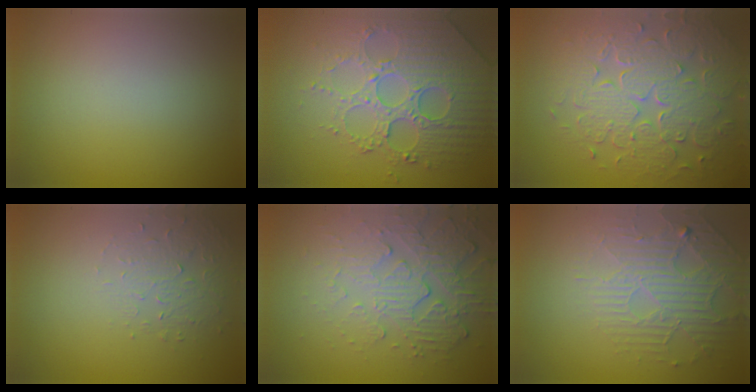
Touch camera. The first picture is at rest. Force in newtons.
{"total": 5.4, "press": 5.1, "slide": 1.9}
{"total": 8.3, "press": 6.0, "slide": 5.8}
{"total": 1.6, "press": 0.9, "slide": 1.3}
{"total": 5.3, "press": 3.7, "slide": 3.9}
{"total": 4.6, "press": 3.5, "slide": 3.0}